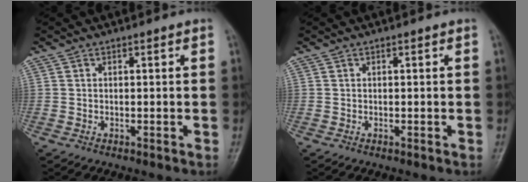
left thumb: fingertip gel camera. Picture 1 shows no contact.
{"total": 0.0}